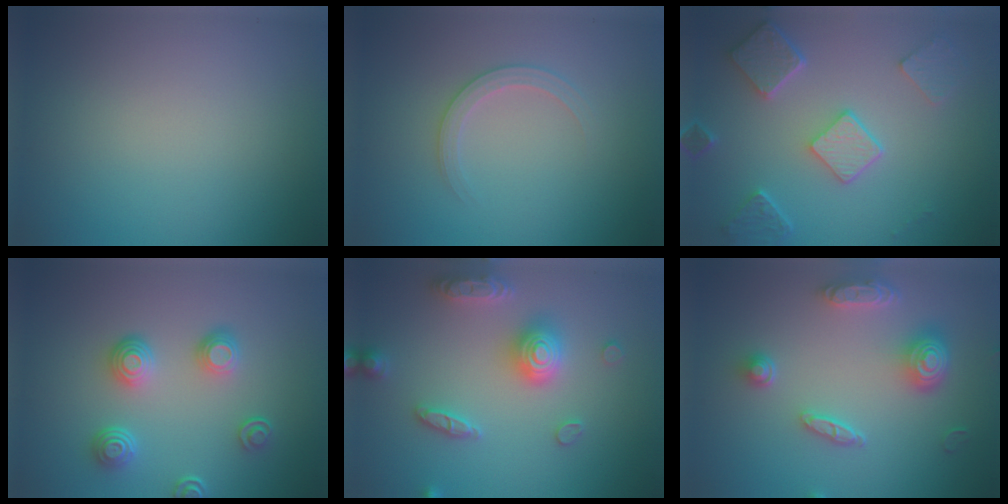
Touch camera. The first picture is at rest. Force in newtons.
{"total": 1.9, "press": 1.9, "slide": 0.2}
{"total": 4.9, "press": 4.0, "slide": 3.0}
{"total": 3.7, "press": 2.9, "slide": 2.3}
{"total": 4.9, "press": 4.8, "slide": 0.8}
{"total": 4.7, "press": 3.9, "slide": 2.8}